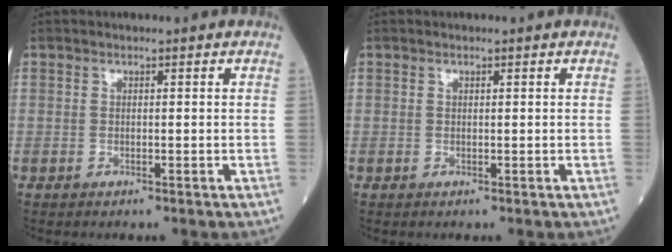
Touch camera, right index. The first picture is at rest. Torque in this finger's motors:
{"motor_torque": [-0.14, 0.01, -0.03, -0.01]}